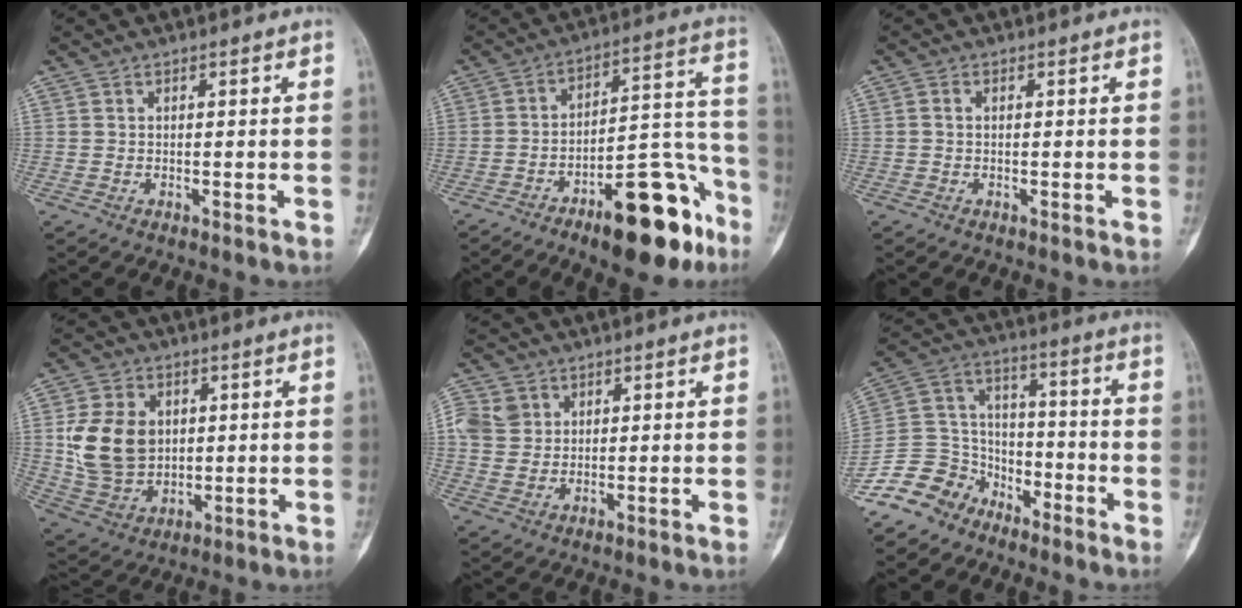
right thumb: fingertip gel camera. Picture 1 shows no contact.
{"total": 19.8, "force": [-11.6, 7.1, 14.3], "torque": [-0.160, 0.098, -0.173]}
{"total": 0.8, "force": [0.0, 0.6, 0.6], "torque": [-0.010, 0.001, -0.003]}
{"total": 13.9, "force": [1.8, 10.9, 8.5], "torque": [-0.130, -0.006, 0.048]}
{"total": 6.3, "force": [2.1, 5.3, 2.6], "torque": [-0.033, -0.002, 0.046]}
{"total": 13.5, "force": [-9.9, 8.5, 3.4], "torque": [-0.046, 0.088, -0.191]}